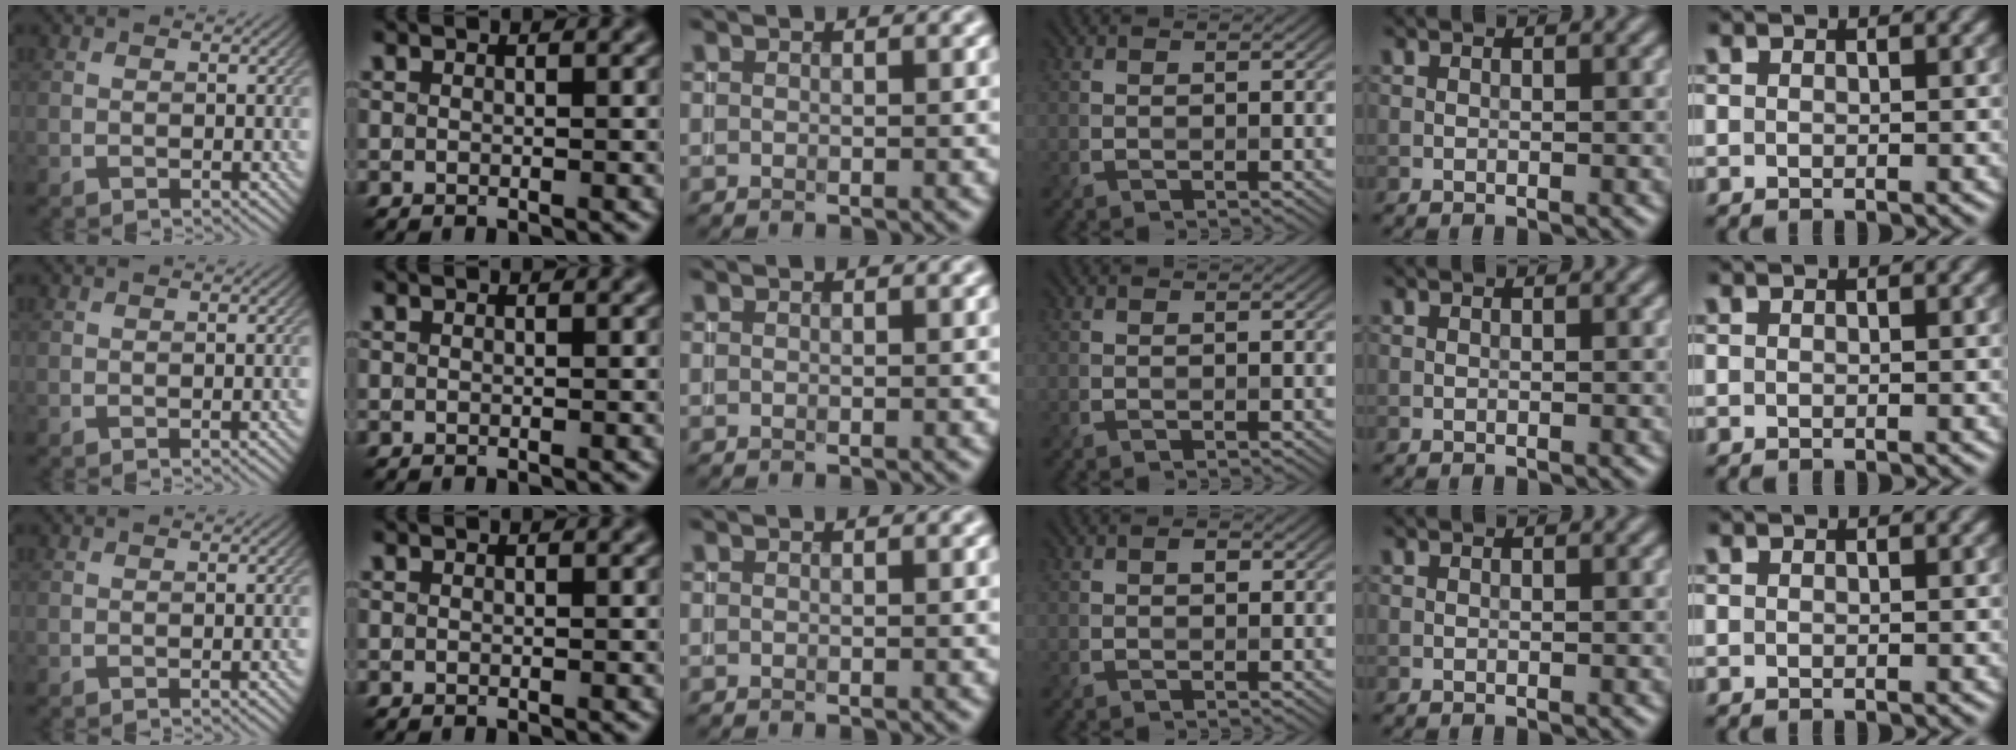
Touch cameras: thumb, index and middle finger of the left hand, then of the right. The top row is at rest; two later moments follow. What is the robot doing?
{"motion": "insert", "object": "backpack"}